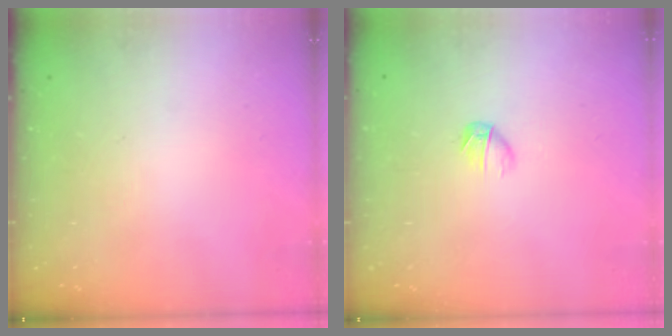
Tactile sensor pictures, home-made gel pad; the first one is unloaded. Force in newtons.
{"total": 3.8, "press": 3.6, "slide": 1.1}